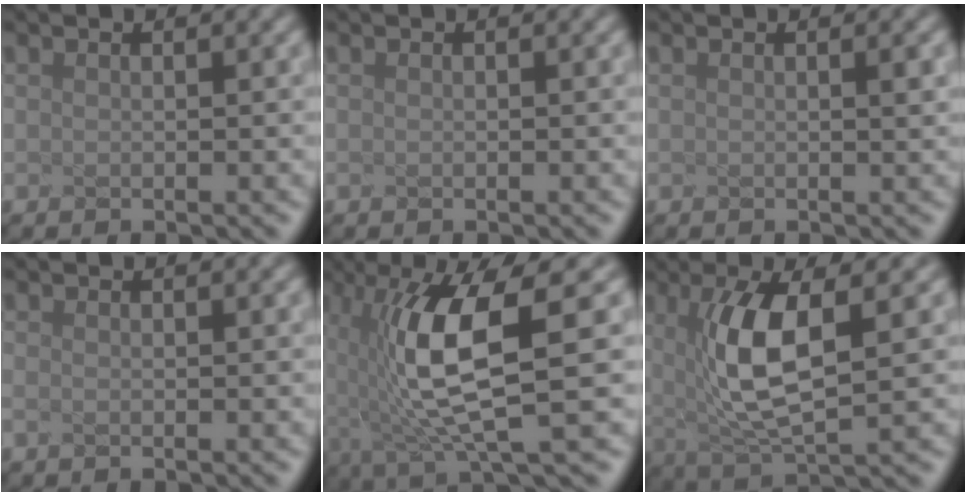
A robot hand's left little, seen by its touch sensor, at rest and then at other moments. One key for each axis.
{"total": 0.0}
{"total": 0.6, "fx": -0.1, "fy": 0.0, "fz": 0.6, "tx": -0.014, "ty": 0.001, "tz": 0.004}
{"total": 0.8, "fx": -0.8, "fy": -0.2, "fz": -0.1, "tx": -0.011, "ty": 0.000, "tz": -0.004}
{"total": 7.5, "fx": -1.6, "fy": 1.3, "fz": 7.2, "tx": -0.166, "ty": -0.015, "tz": 0.012}
{"total": 5.8, "fx": -0.1, "fy": 1.2, "fz": 5.6, "tx": -0.151, "ty": -0.014, "tz": 0.042}